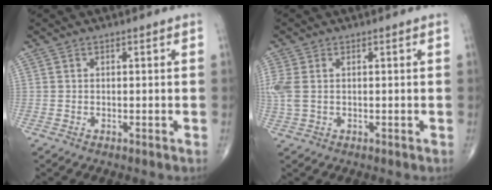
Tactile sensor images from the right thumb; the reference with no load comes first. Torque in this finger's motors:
{"motor_torque": [0.14, 0.07, 0.52, 0.21, 0.18]}